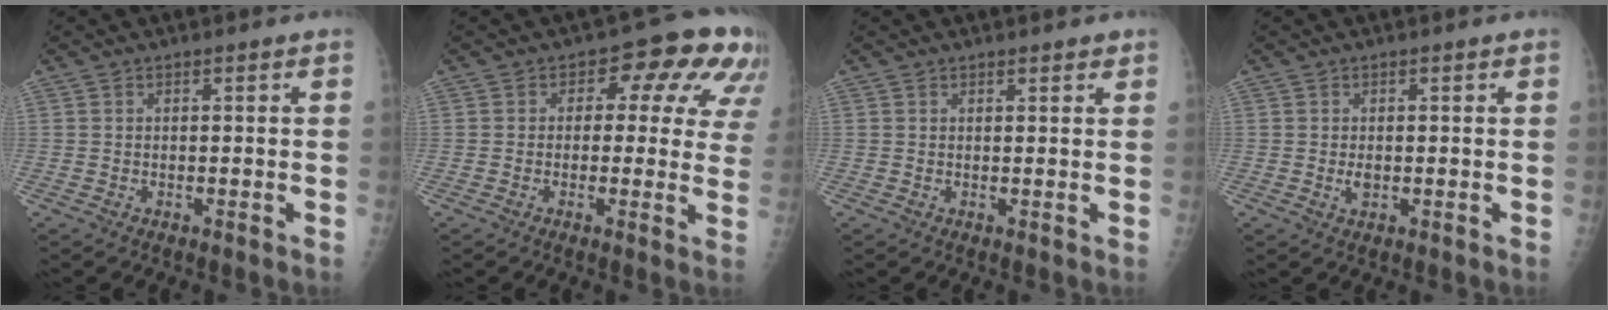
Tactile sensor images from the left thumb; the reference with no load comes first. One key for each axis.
{"total": 11.8, "fx": 4.5, "fy": 6.9, "fz": 8.5, "tx": -0.044, "ty": 0.003, "tz": 0.038}
{"total": 1.6, "fx": 1.3, "fy": 0.6, "fz": 0.7, "tx": -0.002, "ty": -0.004, "tz": 0.014}
{"total": 1.6, "fx": 0.0, "fy": 1.1, "fz": 1.2, "tx": -0.018, "ty": -0.002, "tz": 0.001}